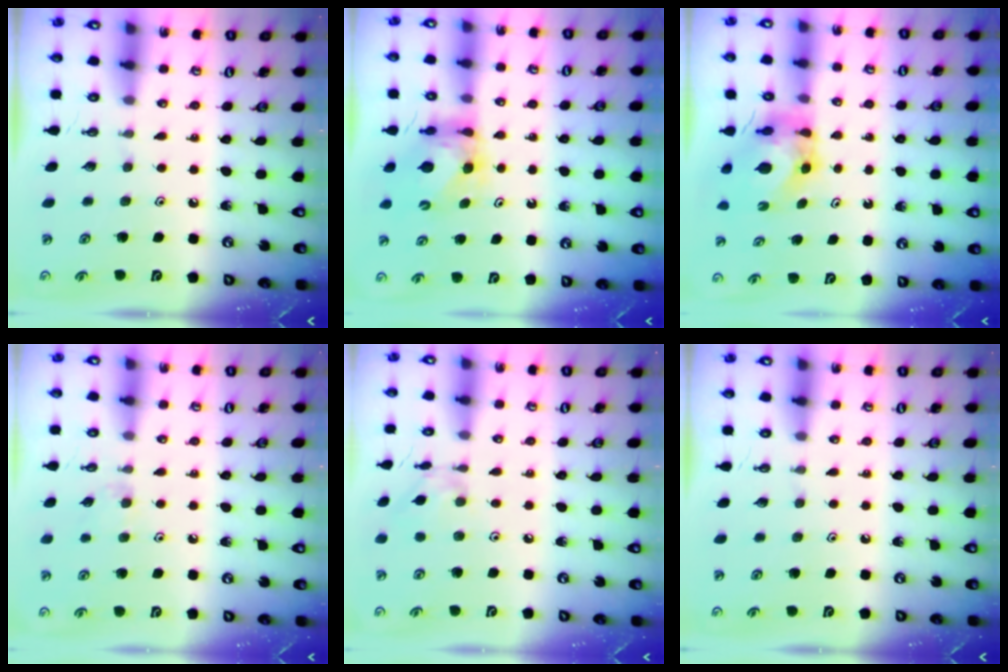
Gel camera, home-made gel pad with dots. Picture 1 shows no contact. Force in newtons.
{"total": 5.6, "press": 5.6, "slide": 0.4}
{"total": 5.9, "press": 5.9, "slide": 0.6}
{"total": 4.5, "press": 4.4, "slide": 0.6}
{"total": 2.4, "press": 2.4, "slide": 0.2}
{"total": 0.0}